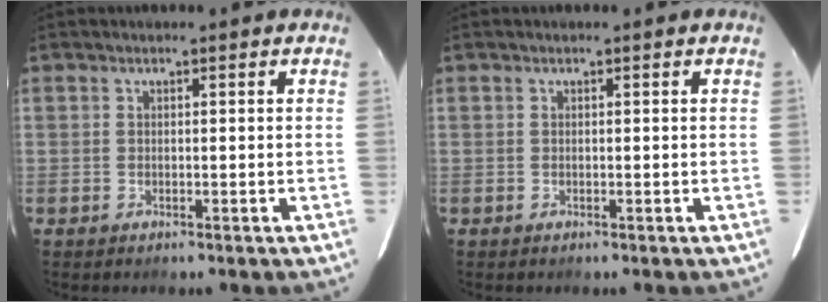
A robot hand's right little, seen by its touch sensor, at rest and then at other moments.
{"total": 0.0}